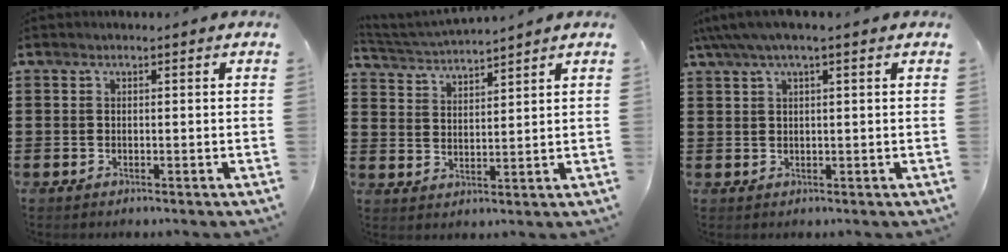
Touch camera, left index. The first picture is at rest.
{"total": 3.6, "force": [3.5, -0.4, 0.3], "torque": [-0.020, -0.018, 0.061]}
{"total": 2.7, "force": [1.3, 0.3, 2.4], "torque": [-0.048, 0.003, 0.021]}